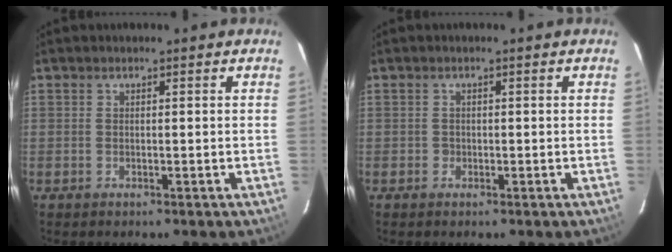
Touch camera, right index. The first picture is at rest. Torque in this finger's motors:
{"motor_torque": [0.27, 0.00, 0.04, 0.01]}